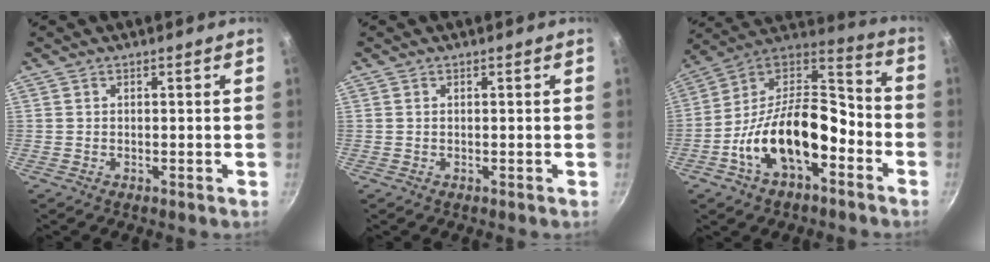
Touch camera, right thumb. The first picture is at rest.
{"total": 0.0}
{"total": 20.6, "force": [-7.5, 11.0, 15.7], "torque": [-0.245, 0.066, -0.142]}